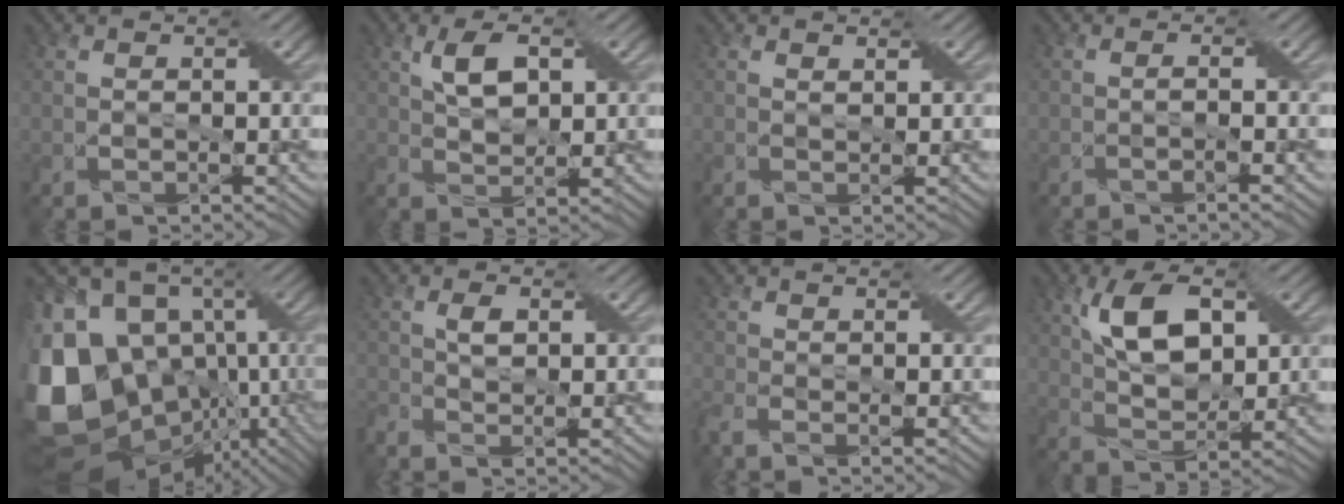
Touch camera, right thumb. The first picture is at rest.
{"total": 4.8, "force": [1.7, 2.2, 3.9], "torque": [-0.085, 0.006, 0.034]}
{"total": 0.9, "force": [0.8, 0.3, 0.5], "torque": [-0.013, 0.000, 0.015]}
{"total": 1.1, "force": [-0.8, -0.5, 0.6], "torque": [-0.012, 0.003, -0.020]}
{"total": 20.8, "force": [-1.9, 16.2, 13.0], "torque": [-0.304, -0.024, 0.003]}
{"total": 2.9, "force": [-0.2, 1.5, 2.5], "torque": [-0.064, 0.001, -0.006]}
{"total": 2.4, "force": [-1.5, 0.6, 1.8], "torque": [-0.050, -0.007, -0.037]}
{"total": 8.8, "force": [2.9, 4.6, 7.0], "torque": [-0.137, 0.010, 0.053]}